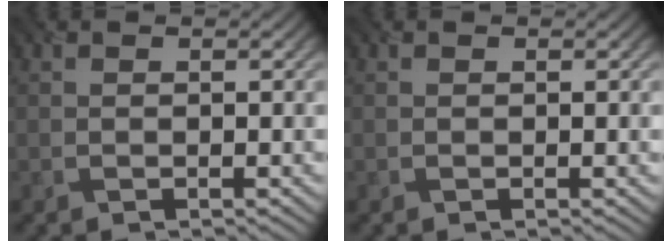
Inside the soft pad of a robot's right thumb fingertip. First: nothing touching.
{"total": 0.7, "force": [0.0, 0.2, 0.7], "torque": [-0.009, -0.001, 0.001]}